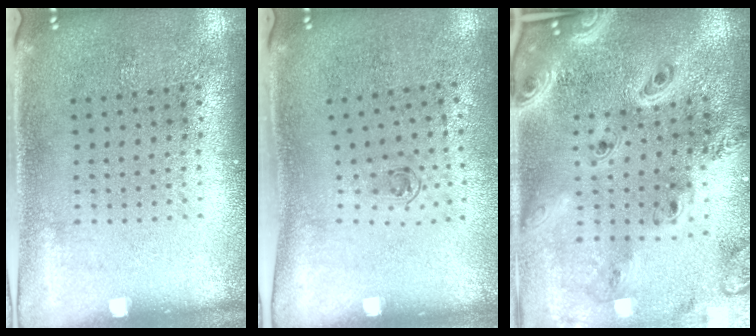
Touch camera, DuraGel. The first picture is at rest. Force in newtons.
{"total": 0.6, "press": 0.4, "slide": 0.5}
{"total": 4.0, "press": 3.0, "slide": 2.6}